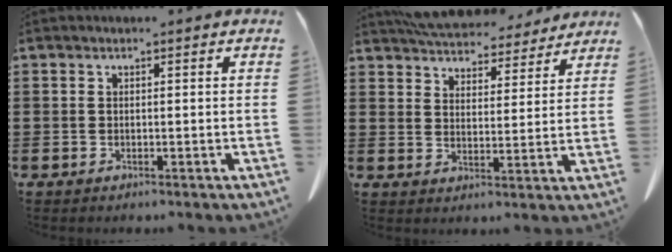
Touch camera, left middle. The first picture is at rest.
{"total": 6.0, "force": [5.9, 0.8, 0.8], "torque": [-0.044, -0.031, 0.106]}